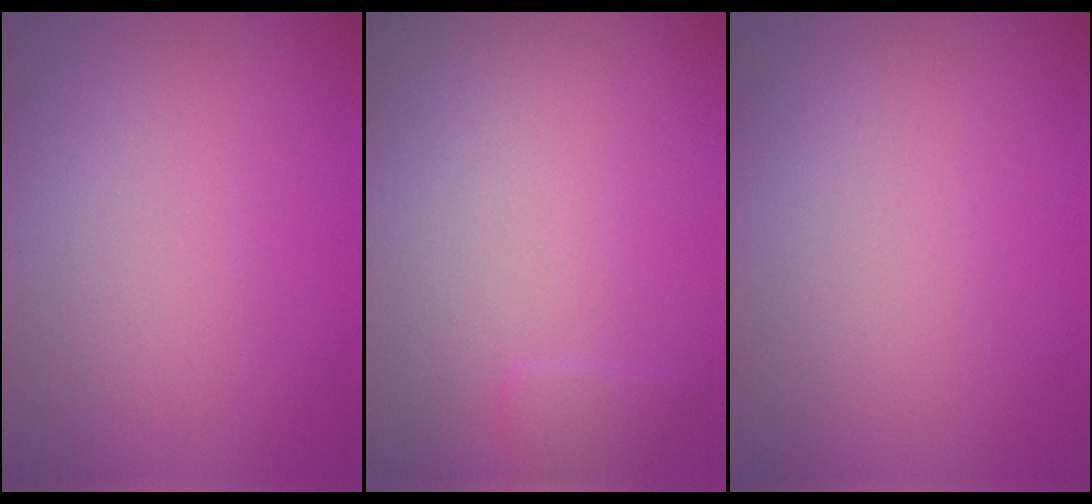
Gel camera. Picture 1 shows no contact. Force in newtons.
{"total": 0.9, "press": 0.9, "slide": 0.1}
{"total": 0.0}